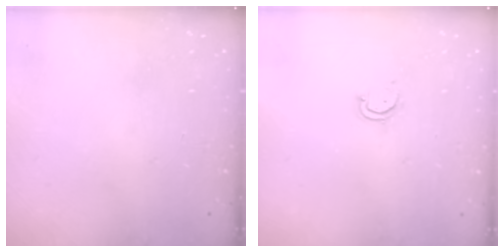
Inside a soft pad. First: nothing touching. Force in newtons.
{"total": 2.6, "press": 2.6, "slide": 0.2}